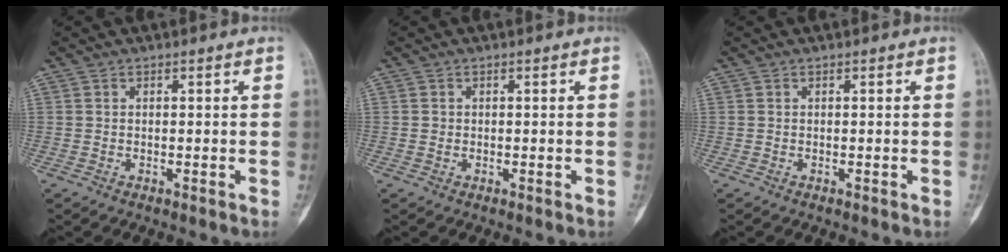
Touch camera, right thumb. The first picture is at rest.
{"total": 0.7, "force": [0.0, 0.6, 0.2], "torque": [0.000, 0.002, 0.000]}
{"total": 0.0}